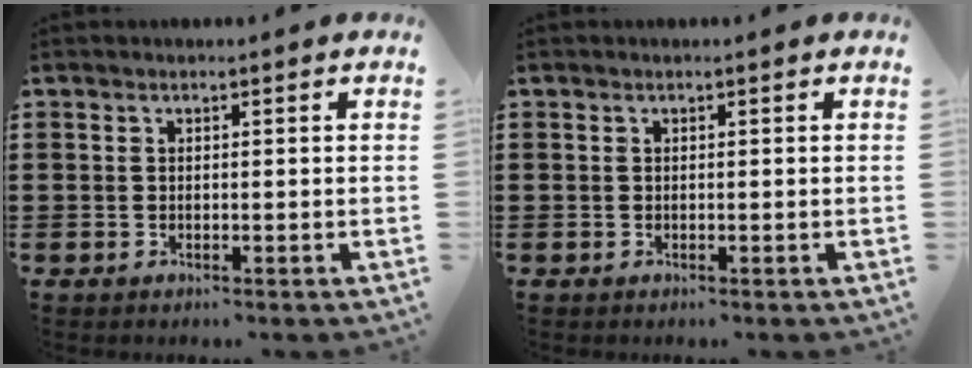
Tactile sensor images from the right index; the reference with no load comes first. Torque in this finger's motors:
{"motor_torque": [0.00, 0.00, 0.00, 0.00]}